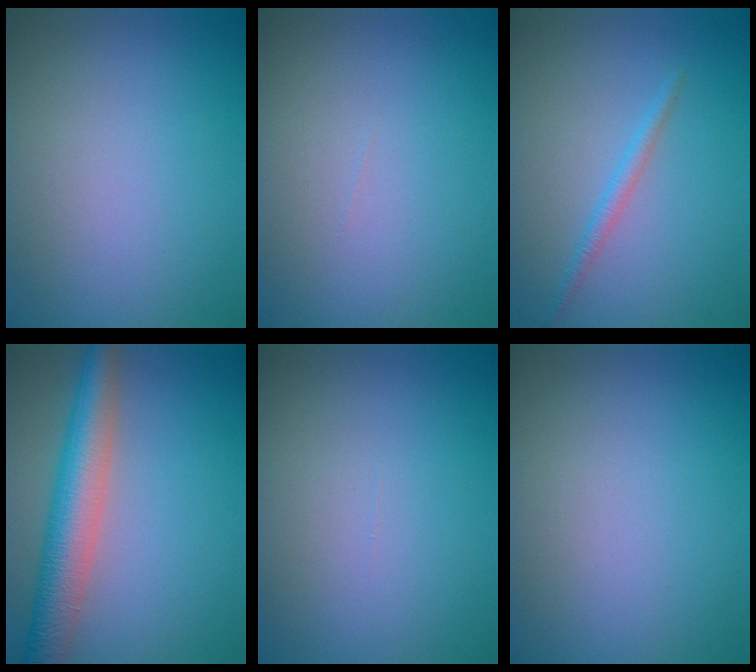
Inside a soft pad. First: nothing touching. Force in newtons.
{"total": 0.0}
{"total": 1.3, "press": 1.3, "slide": 0.1}
{"total": 6.2, "press": 6.2, "slide": 0.3}
{"total": 0.0}
{"total": 0.0}